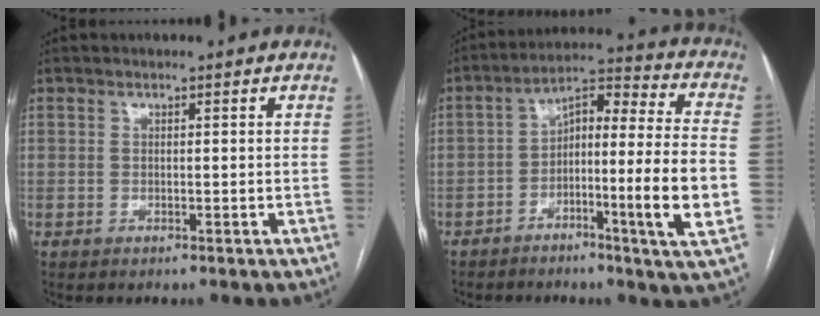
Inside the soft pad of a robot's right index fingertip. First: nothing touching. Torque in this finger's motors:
{"motor_torque": [1.95, -0.18, 0.70, 0.15]}